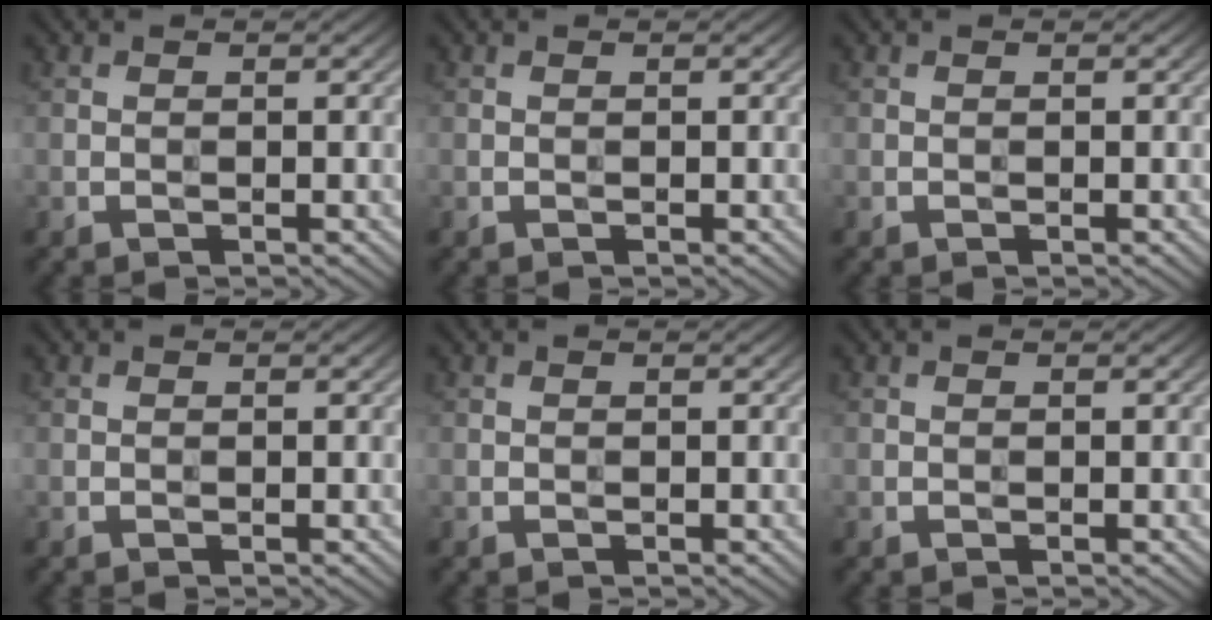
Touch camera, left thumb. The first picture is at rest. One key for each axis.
{"total": 0.0}
{"total": 0.0}
{"total": 0.0}
{"total": 0.0}
{"total": 0.0}